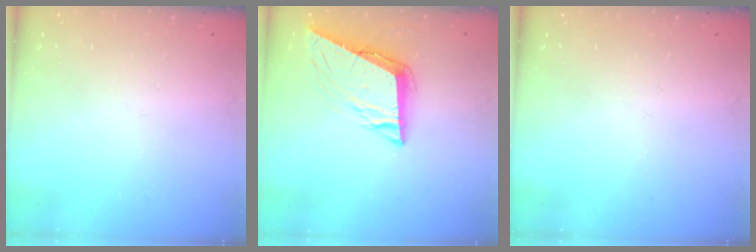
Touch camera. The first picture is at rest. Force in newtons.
{"total": 9.8, "press": 9.3, "slide": 3.0}
{"total": 0.0}